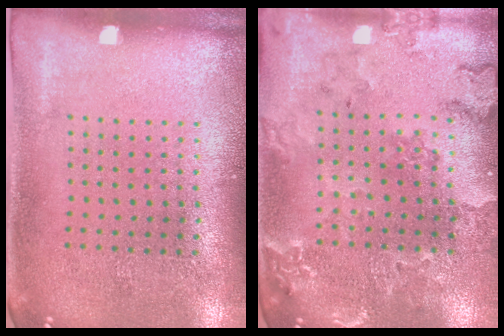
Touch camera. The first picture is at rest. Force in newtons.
{"total": 0.9, "press": 0.9, "slide": 0.2}